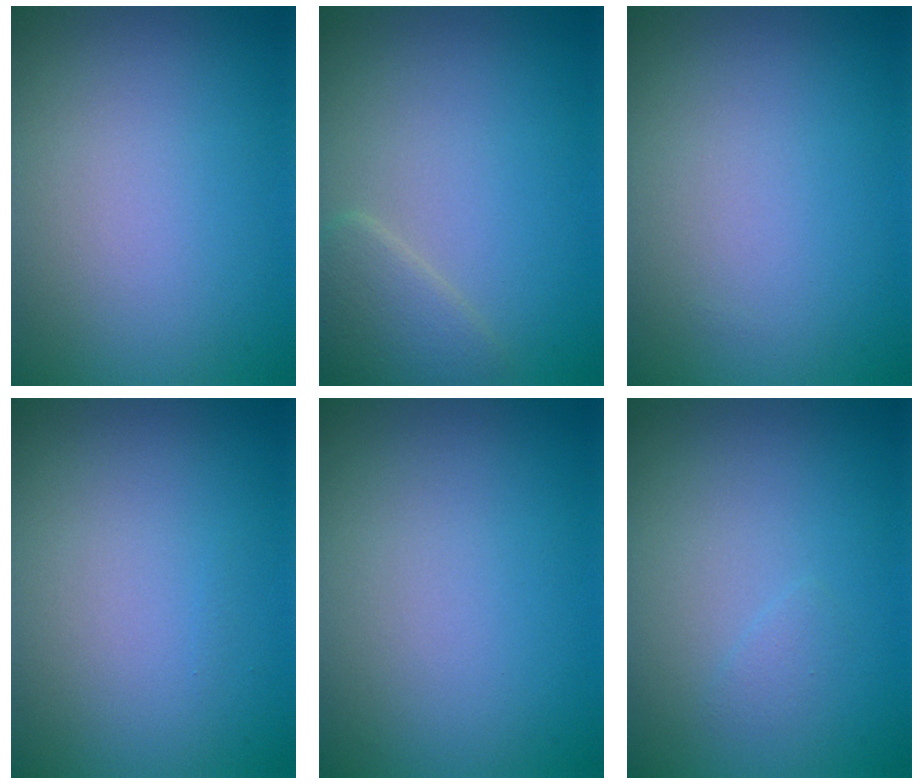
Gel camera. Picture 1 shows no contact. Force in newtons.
{"total": 2.2, "press": 2.2, "slide": 0.1}
{"total": 0.0}
{"total": 0.0}
{"total": 0.0}
{"total": 0.7, "press": 0.7, "slide": 0.1}